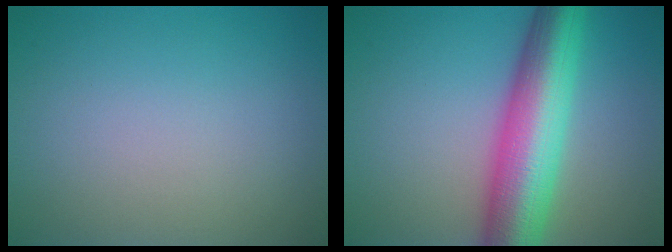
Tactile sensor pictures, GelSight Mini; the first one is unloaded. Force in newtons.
{"total": 10.1, "press": 10.1, "slide": 0.2}